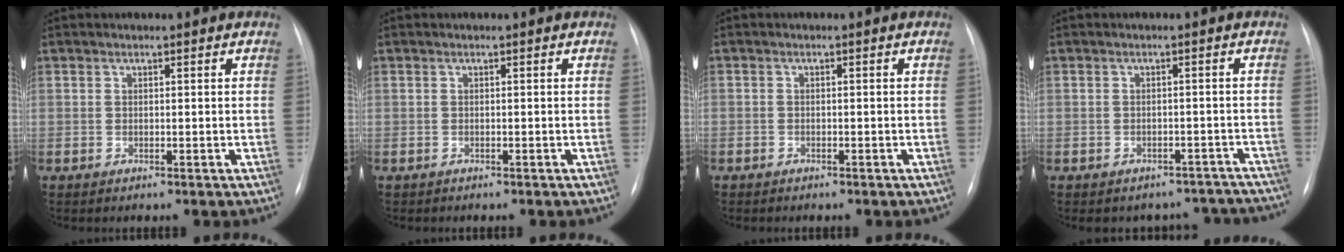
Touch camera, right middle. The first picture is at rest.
{"total": 0.5, "force": [-0.4, 0.3, 0.0], "torque": [-0.010, 0.001, -0.009]}
{"total": 1.1, "force": [-0.8, 0.7, 0.1], "torque": [-0.007, 0.004, -0.013]}
{"total": 10.3, "force": [-9.3, 4.4, 0.6], "torque": [0.007, 0.031, -0.092]}